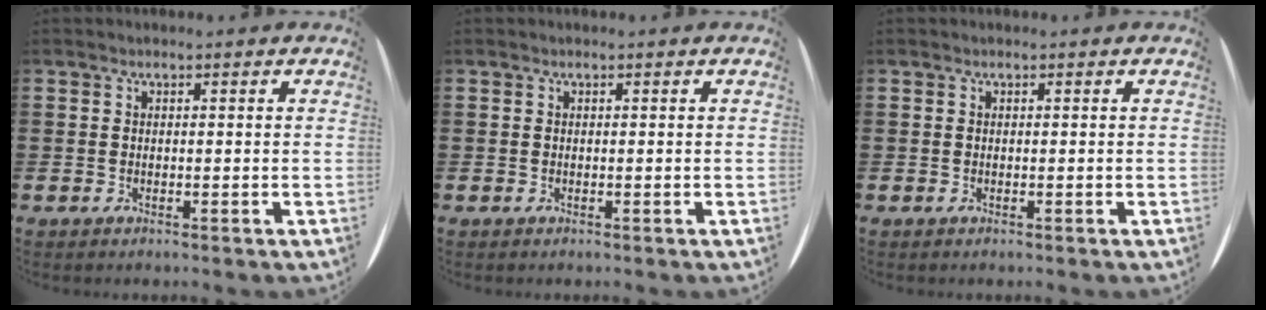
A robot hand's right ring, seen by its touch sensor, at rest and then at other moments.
{"total": 0.0}
{"total": 0.0}